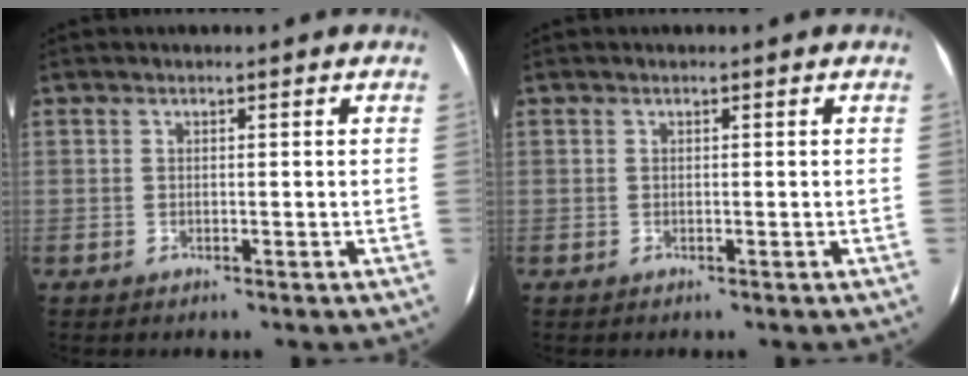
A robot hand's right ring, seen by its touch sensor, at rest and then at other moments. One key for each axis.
{"total": 0.0}